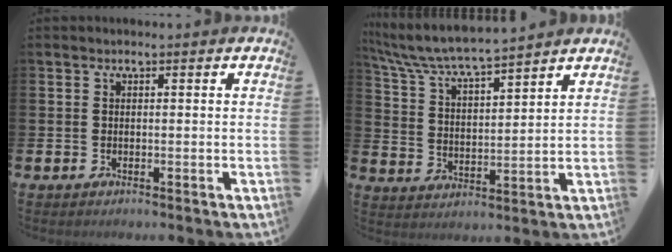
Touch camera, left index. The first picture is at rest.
{"total": 6.6, "force": [6.3, 0.5, 1.9], "torque": [-0.069, -0.040, 0.109]}